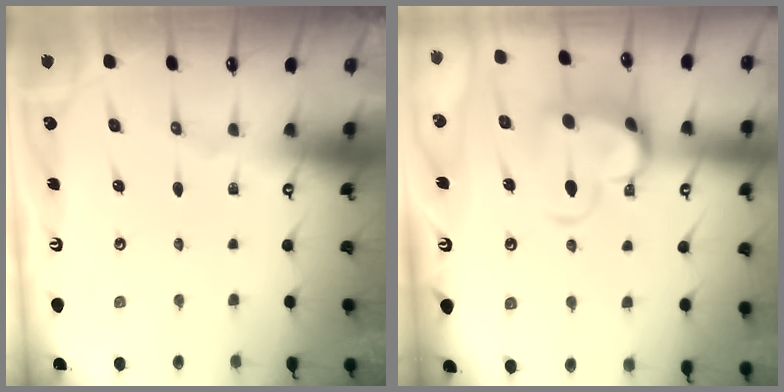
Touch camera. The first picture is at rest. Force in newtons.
{"total": 6.9, "press": 6.7, "slide": 1.6}